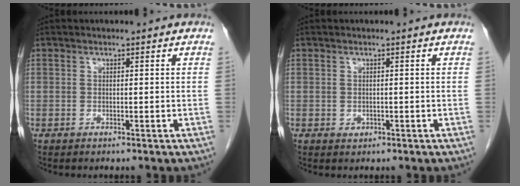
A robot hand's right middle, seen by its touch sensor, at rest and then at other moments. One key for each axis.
{"total": 0.7, "fx": -0.1, "fy": 0.6, "fz": 0.3, "tx": -0.007, "ty": 0.000, "tz": 0.001}